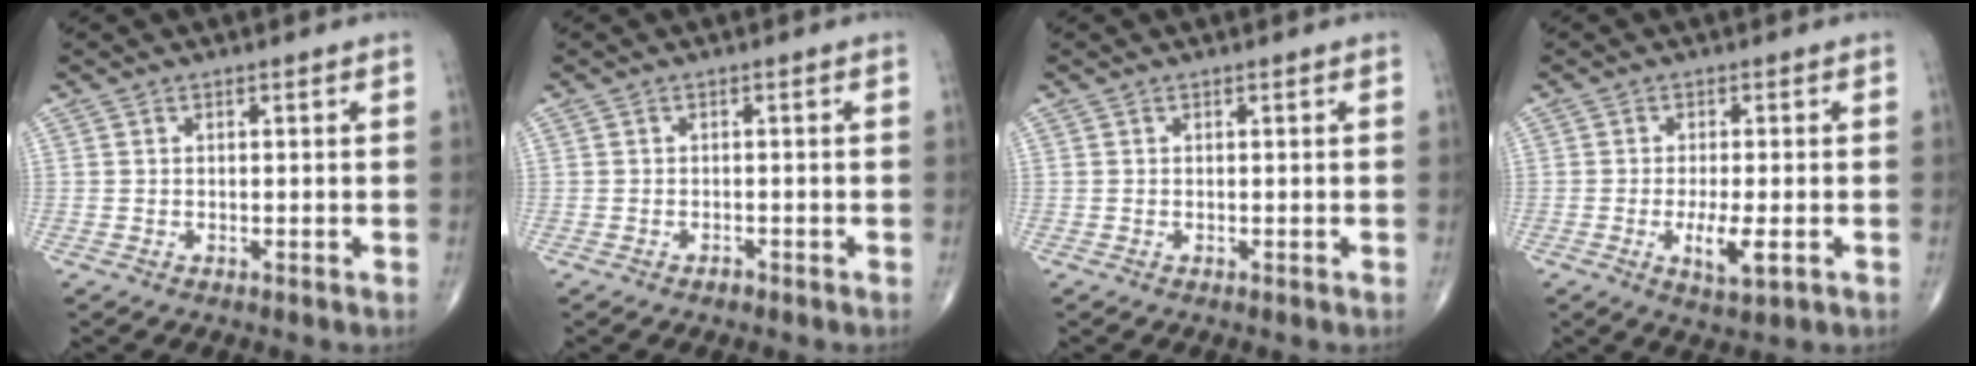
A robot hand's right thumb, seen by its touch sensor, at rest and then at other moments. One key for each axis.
{"total": 0.8, "fx": -0.6, "fy": 0.4, "fz": 0.2, "tx": -0.003, "ty": 0.002, "tz": -0.012}
{"total": 0.0}
{"total": 5.5, "fx": -1.6, "fy": 1.6, "fz": 5.1, "tx": -0.092, "ty": -0.011, "tz": -0.025}